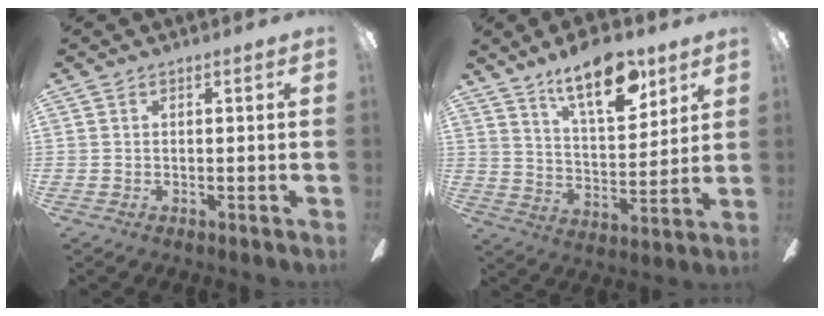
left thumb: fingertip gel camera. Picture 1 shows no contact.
{"total": 15.9, "force": [10.8, 6.5, 9.8], "torque": [-0.148, -0.055, 0.181]}